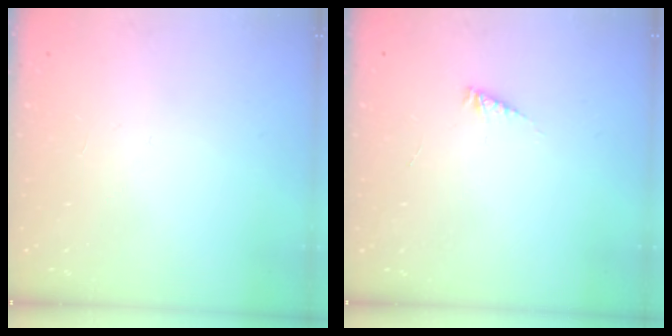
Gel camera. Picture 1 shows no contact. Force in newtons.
{"total": 2.8, "press": 2.7, "slide": 0.4}